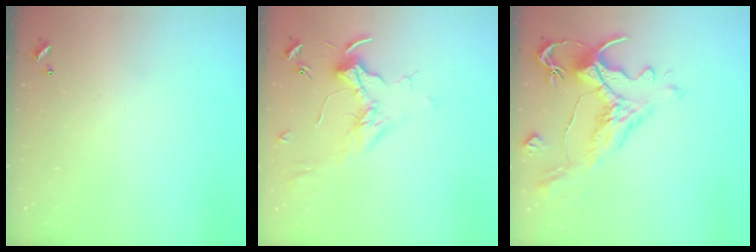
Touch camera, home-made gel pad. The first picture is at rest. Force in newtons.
{"total": 1.9, "press": 1.7, "slide": 0.8}
{"total": 1.6, "press": 0.7, "slide": 1.4}